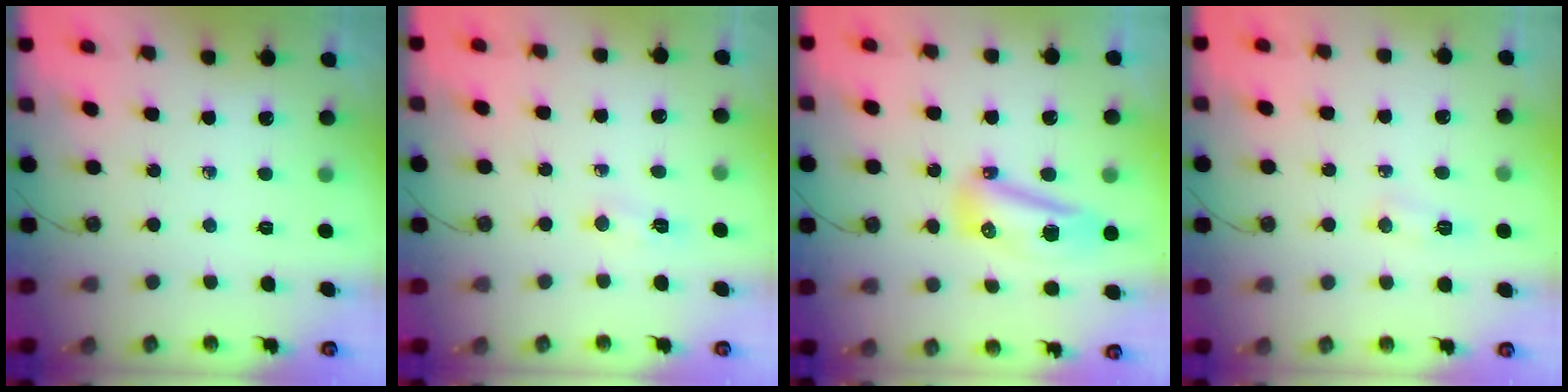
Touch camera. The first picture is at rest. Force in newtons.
{"total": 5.2, "press": 5.0, "slide": 1.5}
{"total": 12.9, "press": 11.4, "slide": 5.9}
{"total": 5.7, "press": 5.7, "slide": 0.8}